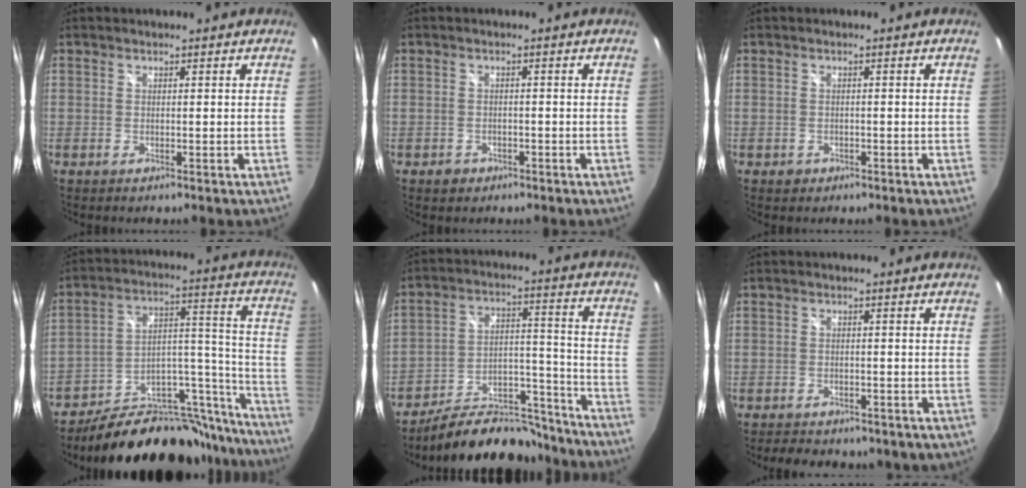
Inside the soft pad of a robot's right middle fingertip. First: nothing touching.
{"total": 2.4, "force": [-1.4, 1.9, 0.5], "torque": [-0.015, 0.000, -0.019]}
{"total": 1.7, "force": [-0.9, 1.4, 0.4], "torque": [-0.010, -0.002, -0.011]}
{"total": 28.3, "force": [-23.9, 10.1, 11.2], "torque": [-0.118, 0.068, -0.335]}
{"total": 18.3, "force": [-16.0, 6.5, 6.2], "torque": [-0.099, 0.048, -0.227]}
{"total": 6.5, "force": [-4.6, 3.6, 2.8], "torque": [-0.064, -0.005, -0.056]}